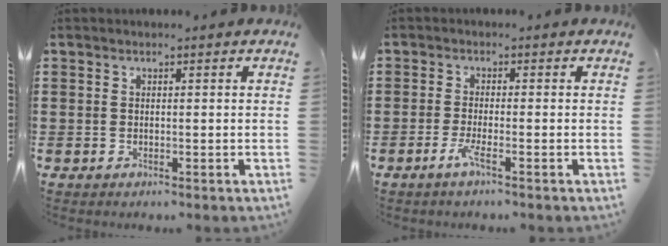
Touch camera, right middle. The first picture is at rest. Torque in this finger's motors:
{"motor_torque": [0.75, 0.71, -0.01, 0.01]}